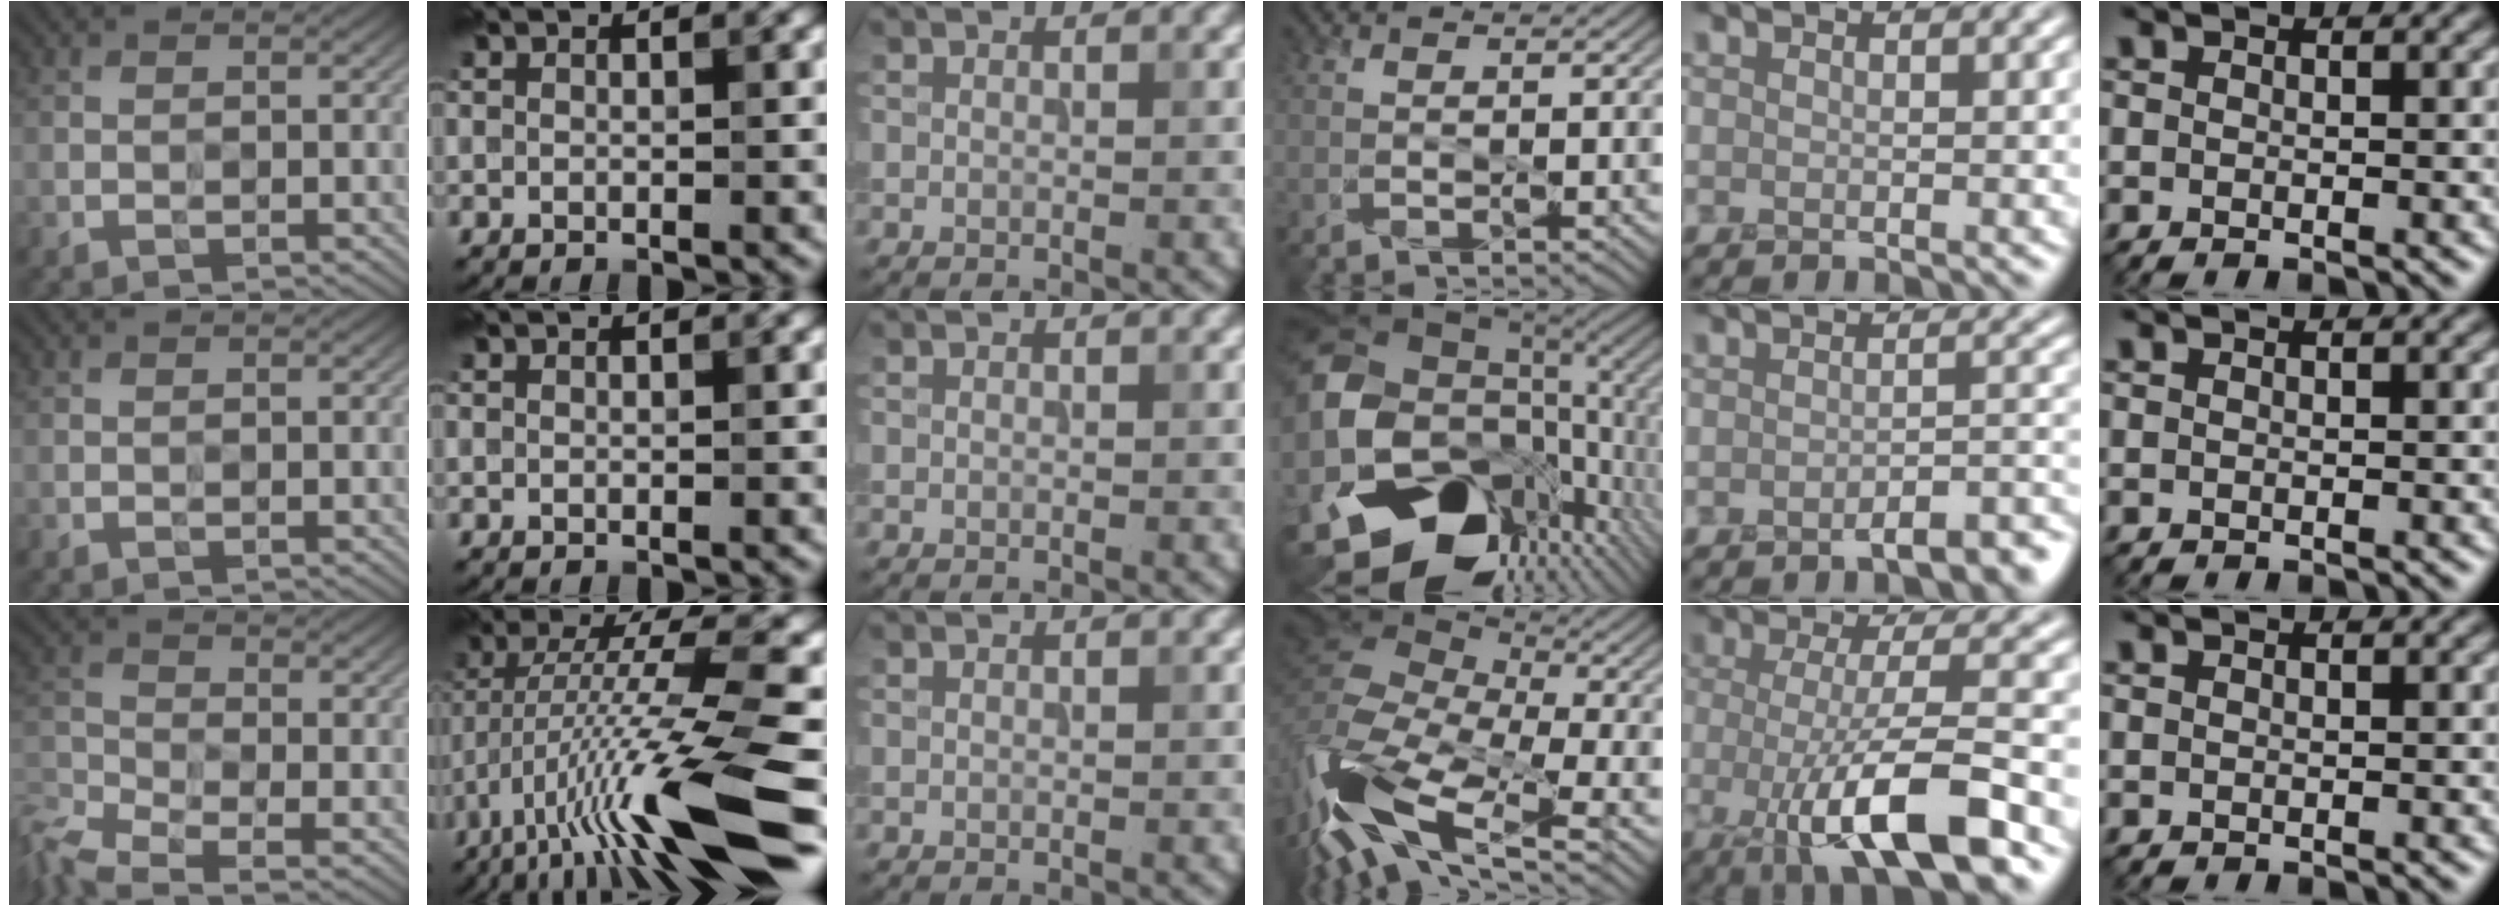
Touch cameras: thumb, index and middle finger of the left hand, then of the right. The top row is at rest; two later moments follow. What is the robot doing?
{"motion": "peel", "object": "tape"}